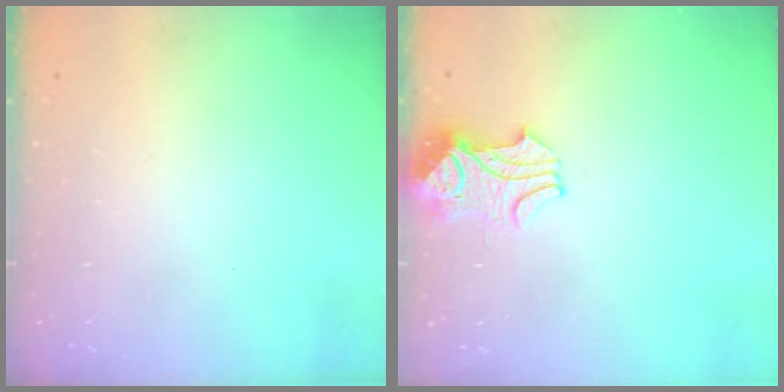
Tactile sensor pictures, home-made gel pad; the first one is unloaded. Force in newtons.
{"total": 2.3, "press": 2.2, "slide": 0.6}